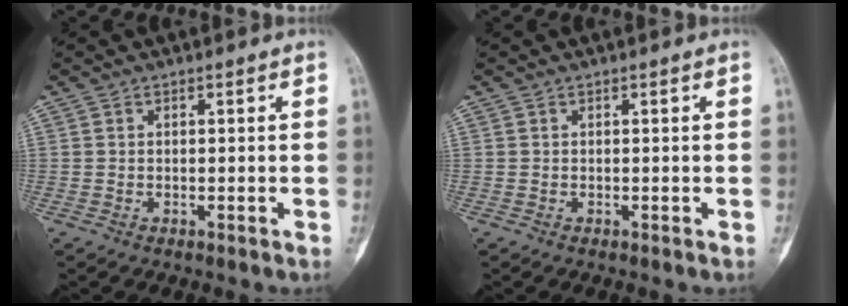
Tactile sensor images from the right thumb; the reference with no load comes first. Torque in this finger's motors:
{"motor_torque": [0.00, 0.00, 0.00, 0.00, 0.00]}